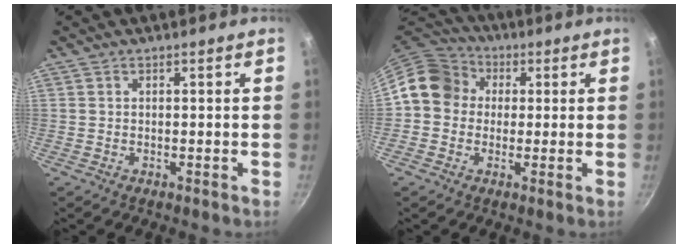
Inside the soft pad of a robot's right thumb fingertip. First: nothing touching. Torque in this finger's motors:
{"motor_torque": [0.65, 1.37, 0.57, -0.54, 0.08]}